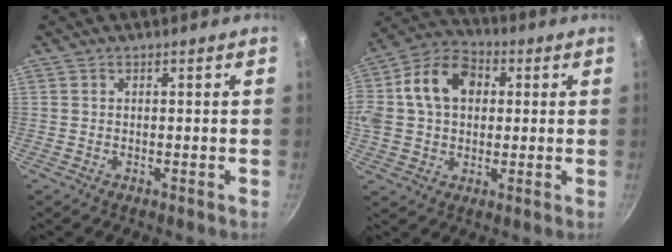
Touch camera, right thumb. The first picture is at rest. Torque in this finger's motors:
{"motor_torque": [1.04, 2.75, 1.33, -0.19, 0.17]}